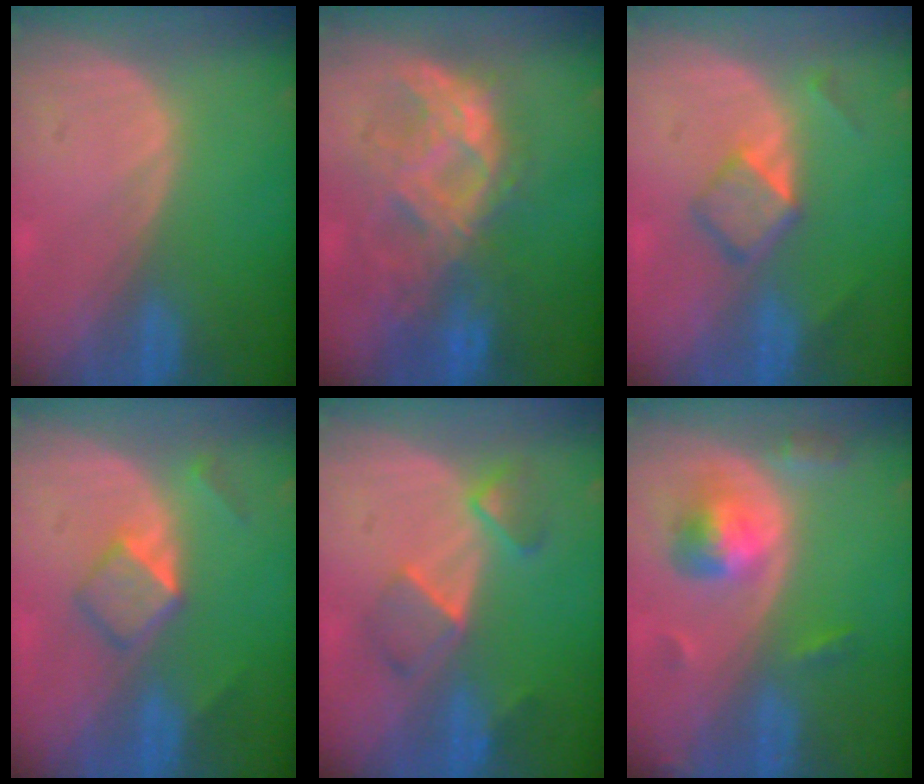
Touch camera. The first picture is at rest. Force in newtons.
{"total": 9.0, "press": 8.7, "slide": 2.5}
{"total": 4.5, "press": 4.4, "slide": 0.8}
{"total": 5.4, "press": 4.6, "slide": 2.8}
{"total": 5.5, "press": 5.2, "slide": 1.7}
{"total": 5.5, "press": 5.3, "slide": 1.7}